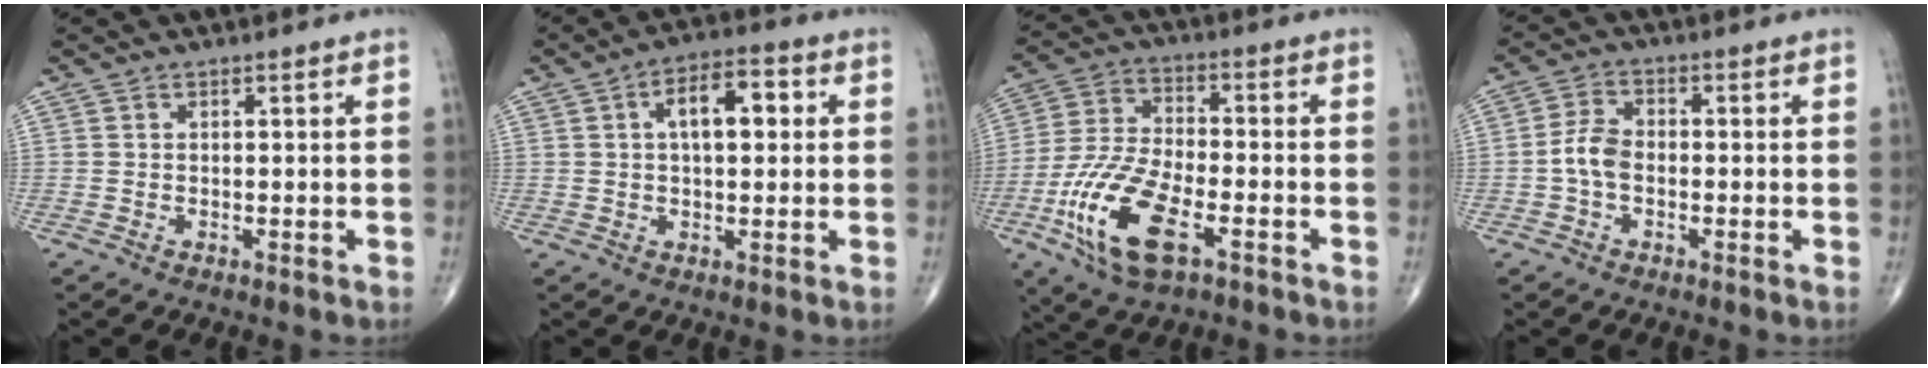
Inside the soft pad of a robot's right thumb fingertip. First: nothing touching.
{"total": 8.8, "force": [1.8, 4.3, 7.4], "torque": [-0.096, 0.017, 0.020]}
{"total": 16.1, "force": [-6.6, 6.8, 13.0], "torque": [-0.271, 0.013, -0.122]}
{"total": 4.6, "force": [-1.1, 2.8, 3.5], "torque": [-0.070, 0.017, -0.028]}